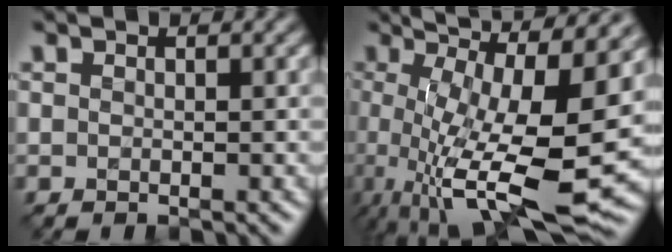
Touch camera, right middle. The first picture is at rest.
{"total": 16.6, "force": [-0.7, 5.3, 15.7], "torque": [-0.241, -0.008, 0.011]}